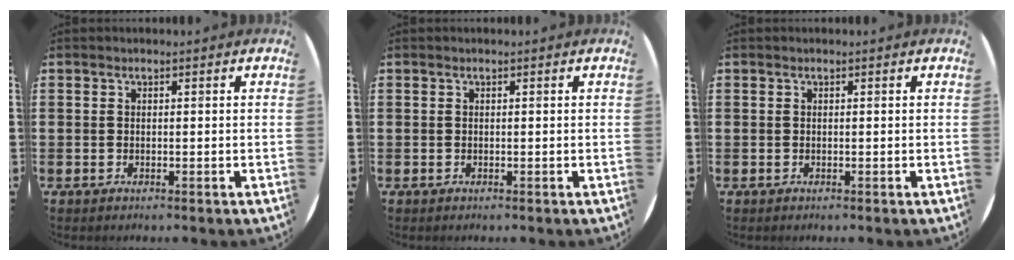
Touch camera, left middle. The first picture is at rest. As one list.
[{"total": 0.0}, {"total": 0.0}]